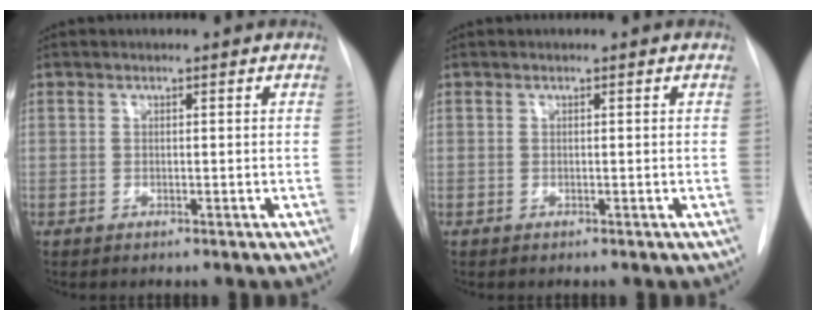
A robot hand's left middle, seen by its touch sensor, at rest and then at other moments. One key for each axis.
{"total": 0.0}